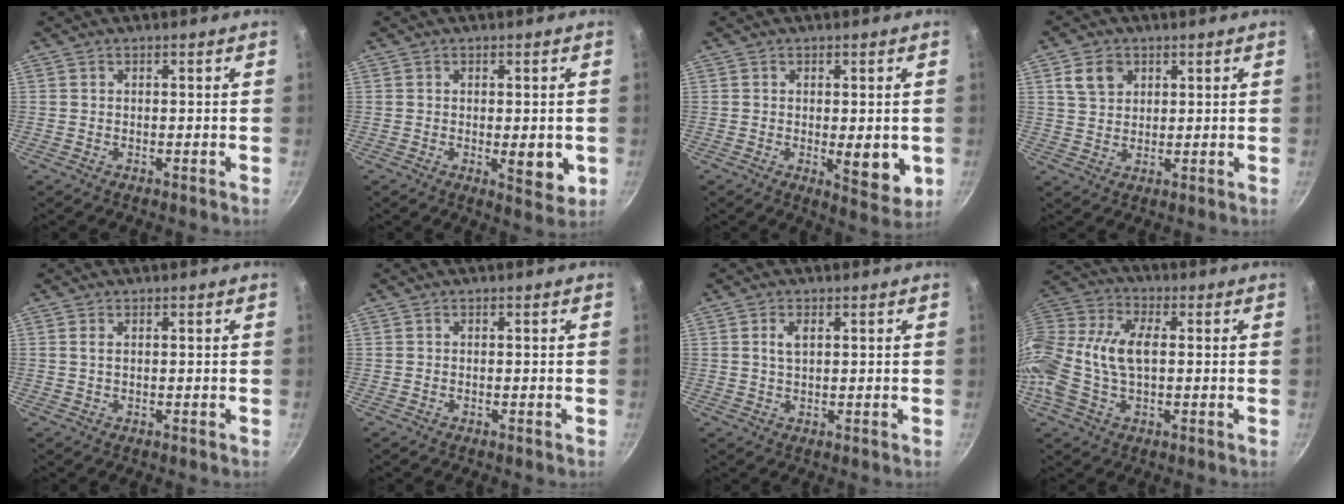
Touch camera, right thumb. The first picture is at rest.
{"total": 5.6, "force": [-0.7, 2.3, 5.1], "torque": [-0.063, -0.013, -0.006]}
{"total": 7.2, "force": [-0.7, 2.8, 6.6], "torque": [-0.079, -0.019, -0.005]}
{"total": 5.6, "force": [2.4, 4.1, 2.9], "torque": [-0.033, -0.004, 0.046]}
{"total": 1.1, "force": [0.3, 0.5, 0.9], "torque": [-0.016, 0.001, 0.005]}
{"total": 0.0}
{"total": 2.7, "force": [0.8, 1.4, 2.1], "torque": [-0.035, 0.000, 0.017]}
{"total": 16.5, "force": [-0.1, 9.6, 13.4], "torque": [-0.279, 0.025, -0.020]}